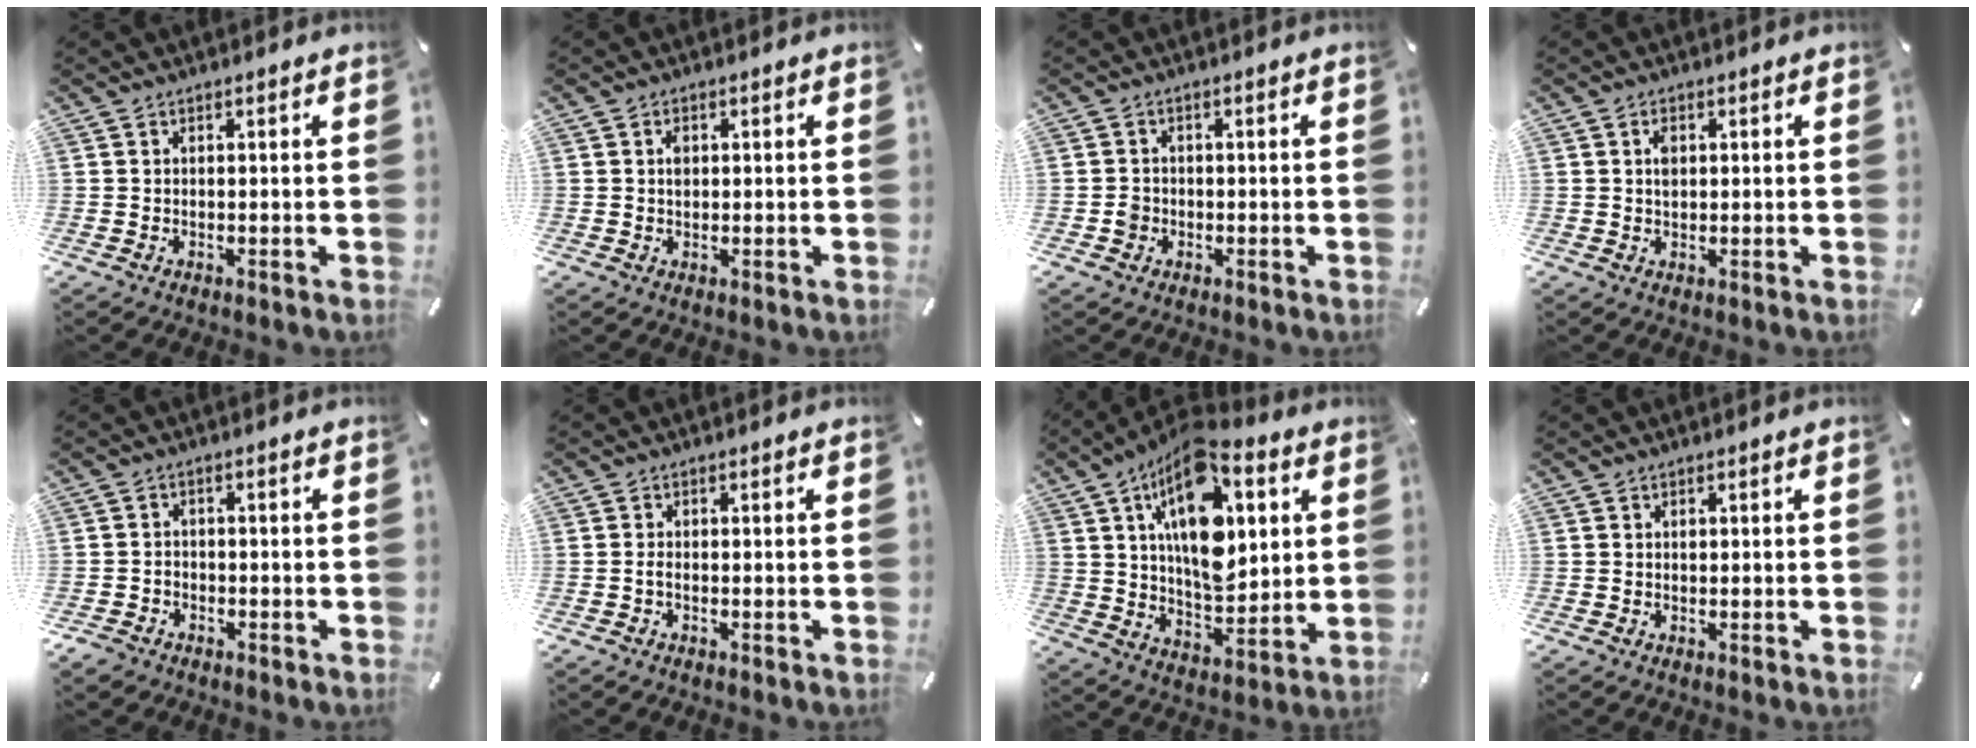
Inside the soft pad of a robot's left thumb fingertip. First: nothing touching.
{"total": 1.8, "force": [0.4, 1.3, 1.2], "torque": [-0.019, 0.000, 0.004]}
{"total": 2.2, "force": [-0.7, 2.0, 0.7], "torque": [-0.013, 0.005, -0.015]}
{"total": 2.3, "force": [0.5, 1.5, 1.7], "torque": [-0.030, 0.002, 0.007]}
{"total": 3.0, "force": [-2.0, 2.1, 0.7], "torque": [-0.018, 0.009, -0.042]}
{"total": 1.2, "force": [-0.5, 0.4, 1.0], "torque": [-0.019, 0.000, -0.009]}
{"total": 20.6, "force": [7.5, 11.2, 15.5], "torque": [-0.273, -0.032, 0.123]}
{"total": 0.5, "force": [0.1, 0.4, 0.3], "torque": [0.003, -0.004, 0.001]}